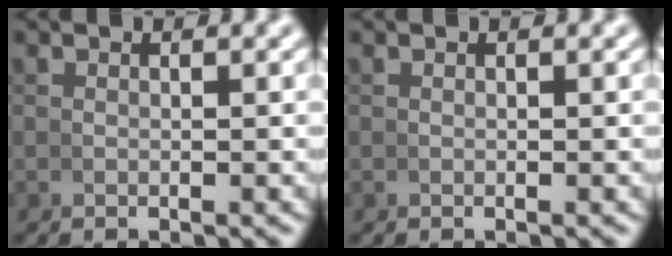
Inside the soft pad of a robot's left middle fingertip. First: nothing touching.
{"total": 0.0}